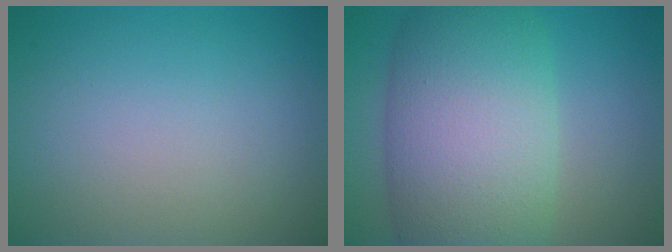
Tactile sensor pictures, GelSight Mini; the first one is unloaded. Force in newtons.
{"total": 11.9, "press": 11.9, "slide": 0.6}